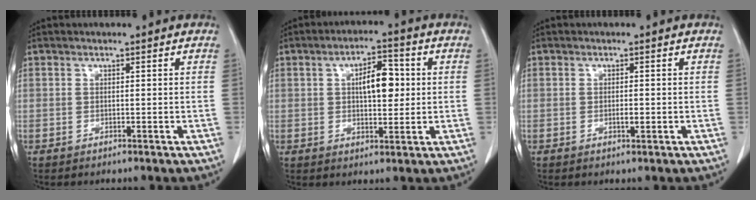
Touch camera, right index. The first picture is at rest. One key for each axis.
{"total": 7.0, "fx": 1.1, "fy": 2.9, "fz": 6.3, "tx": -0.103, "ty": 0.012, "tz": 0.018}
{"total": 1.3, "fx": -0.3, "fy": 0.3, "fz": 1.2, "tx": -0.022, "ty": -0.001, "tz": -0.003}